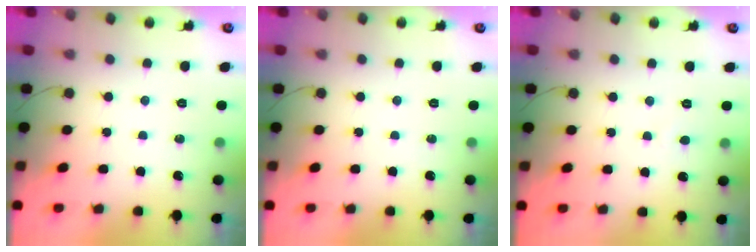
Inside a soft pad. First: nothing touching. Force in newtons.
{"total": 0.0}
{"total": 2.0, "press": 2.0, "slide": 0.2}